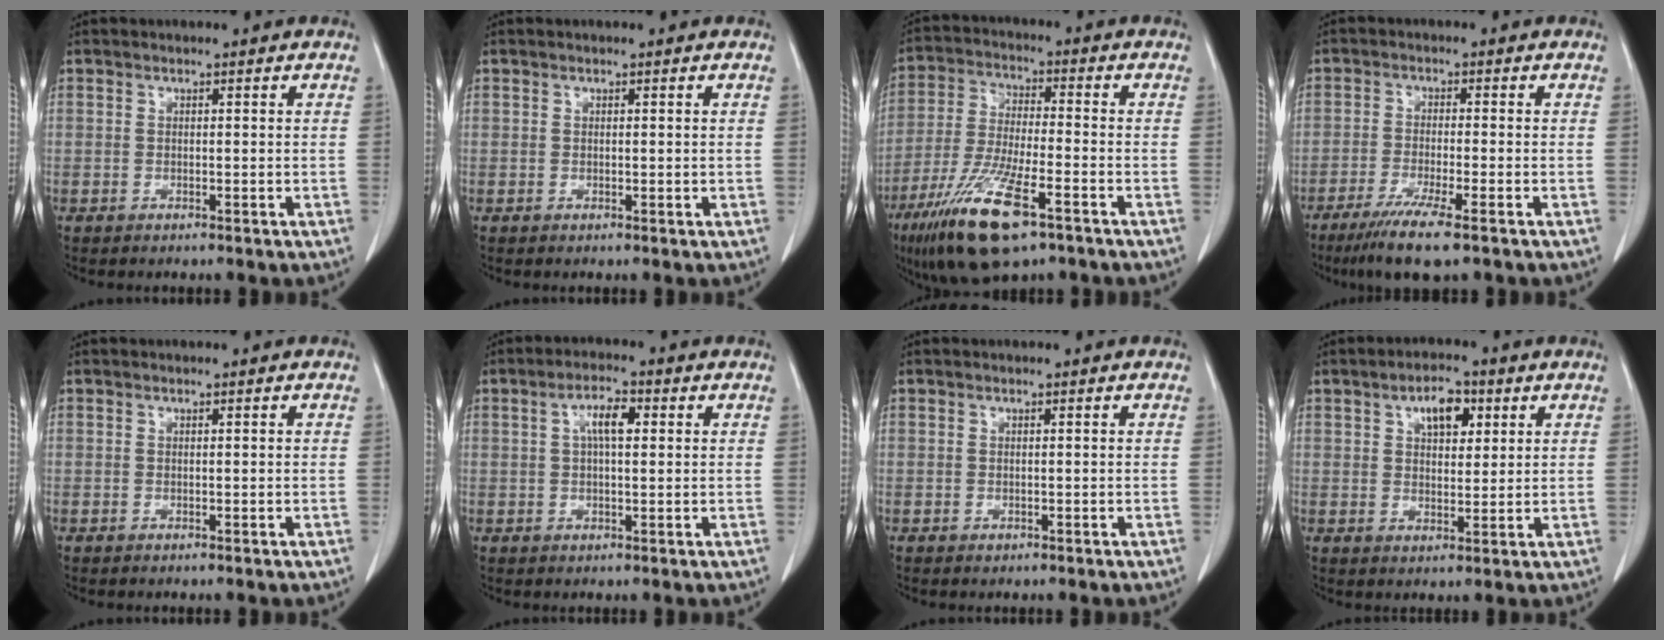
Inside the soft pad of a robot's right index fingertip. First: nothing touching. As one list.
[{"total": 0.0}, {"total": 14.3, "force": [-8.2, 2.7, 11.4], "torque": [-0.234, -0.032, -0.143]}, {"total": 7.9, "force": [-5.4, 0.1, 5.8], "torque": [-0.101, -0.020, -0.087]}, {"total": 0.0}, {"total": 4.5, "force": [1.1, 1.4, 4.1], "torque": [-0.078, 0.011, 0.019]}, {"total": 0.0}, {"total": 5.8, "force": [2.6, 2.8, 4.3], "torque": [-0.071, 0.008, 0.043]}]